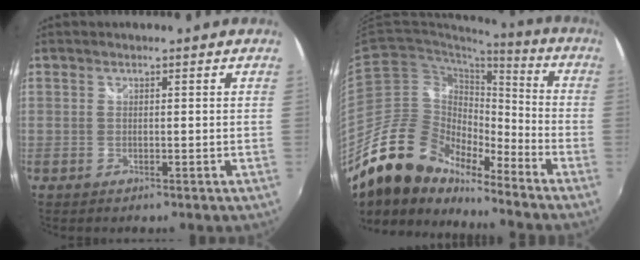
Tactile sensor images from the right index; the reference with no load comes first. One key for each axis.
{"total": 18.0, "fx": -14.9, "fy": 7.7, "fz": 6.5, "tx": -0.120, "ty": 0.026, "tz": -0.276}